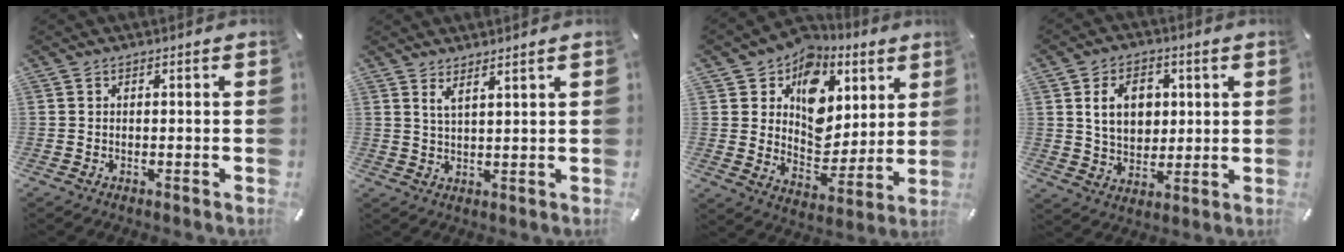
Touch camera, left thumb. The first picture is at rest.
{"total": 2.9, "force": [2.5, -0.3, 1.5], "torque": [-0.035, -0.010, 0.045]}
{"total": 12.0, "force": [5.6, 9.8, 4.3], "torque": [-0.064, -0.055, 0.104]}
{"total": 9.7, "force": [2.4, 7.6, 5.6], "torque": [-0.087, 0.005, 0.041]}